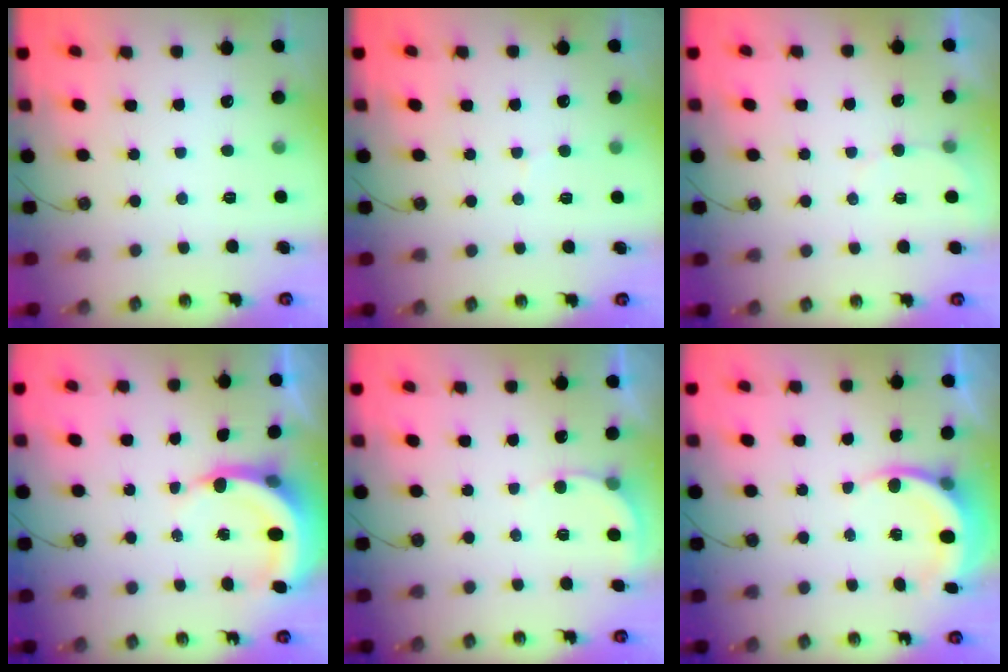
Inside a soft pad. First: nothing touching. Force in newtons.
{"total": 6.6, "press": 6.6, "slide": 0.6}
{"total": 2.8, "press": 2.8, "slide": 0.2}
{"total": 5.2, "press": 5.2, "slide": 0.6}
{"total": 4.2, "press": 4.2, "slide": 0.2}
{"total": 5.7, "press": 5.6, "slide": 1.2}